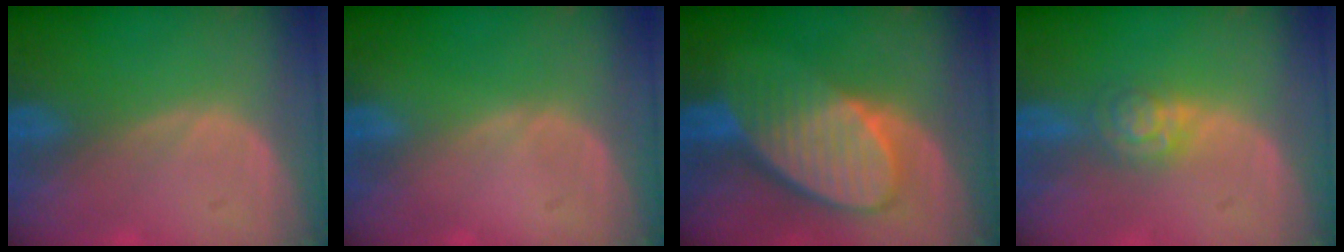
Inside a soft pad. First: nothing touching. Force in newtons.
{"total": 0.0}
{"total": 9.3, "press": 8.3, "slide": 4.3}
{"total": 4.6, "press": 3.9, "slide": 2.6}